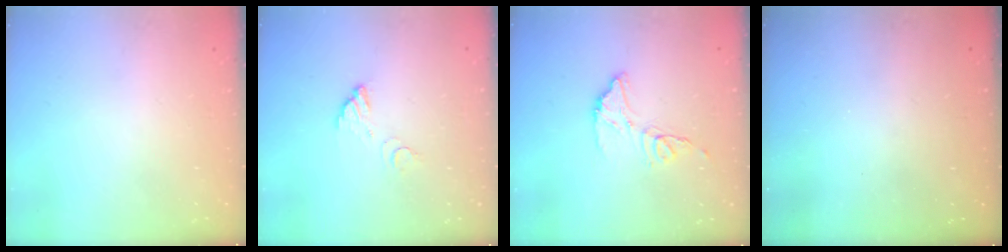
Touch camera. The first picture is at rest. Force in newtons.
{"total": 3.6, "press": 3.6, "slide": 0.2}
{"total": 11.3, "press": 11.2, "slide": 0.9}
{"total": 3.0, "press": 2.9, "slide": 0.8}